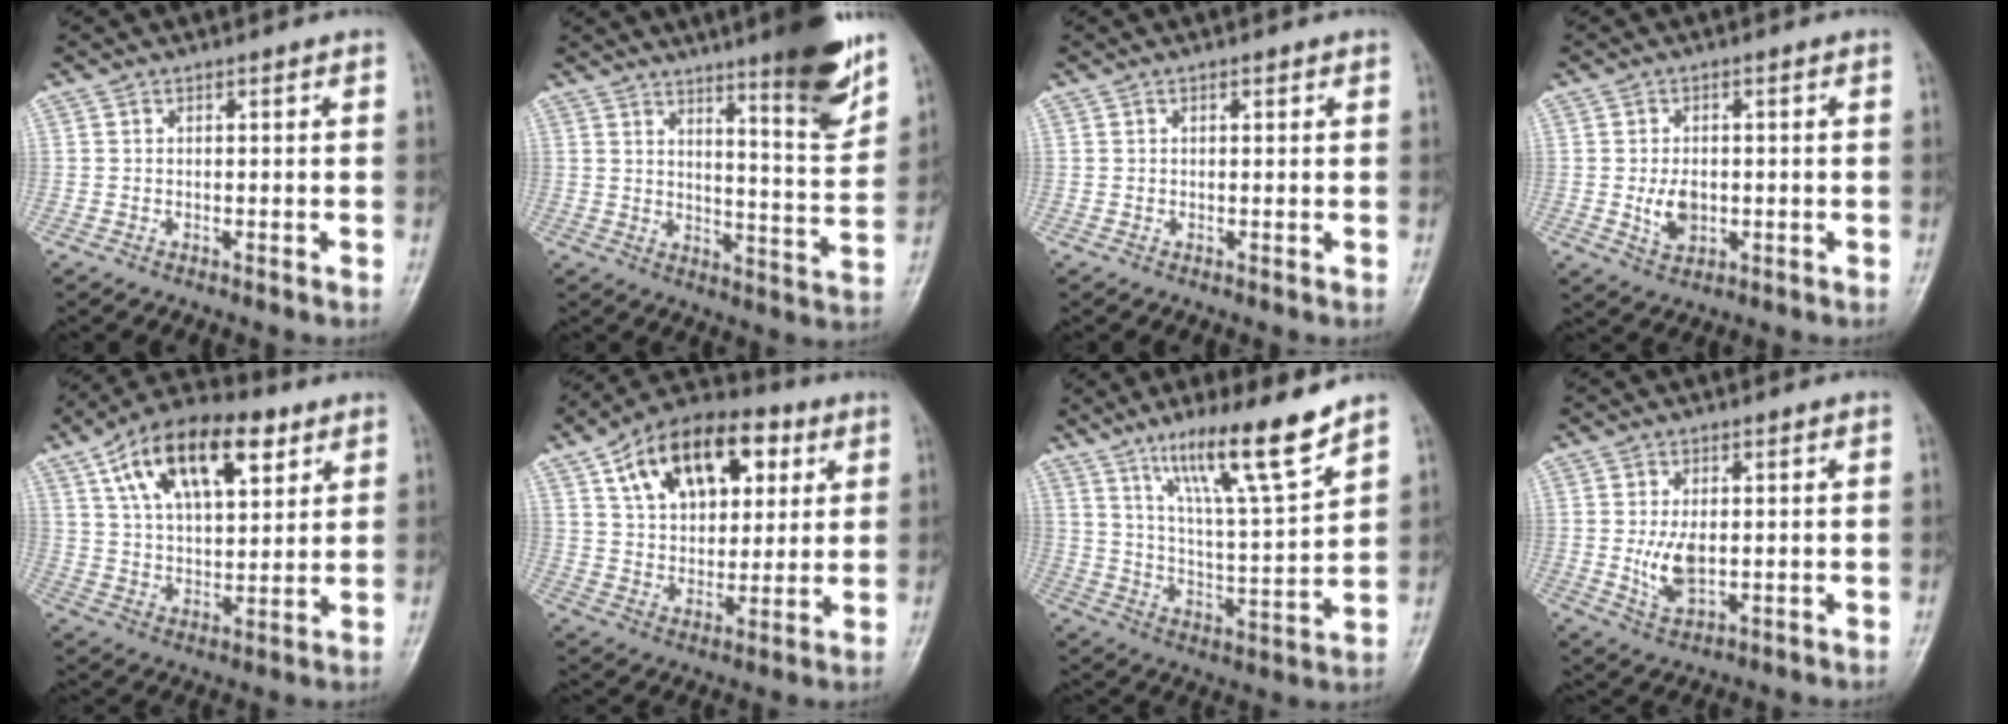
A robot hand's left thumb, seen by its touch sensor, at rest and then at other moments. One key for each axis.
{"total": 13.9, "fx": 9.1, "fy": 1.7, "fz": 10.3, "tx": -0.124, "ty": -0.063, "tz": 0.133}
{"total": 0.8, "fx": 0.4, "fy": 0.4, "fz": 0.6, "tx": -0.008, "ty": 0.000, "tz": 0.005}
{"total": 4.9, "fx": -0.5, "fy": 3.3, "fz": 3.6, "tx": -0.055, "ty": -0.004, "tz": -0.003}
{"total": 18.7, "fx": 8.8, "fy": 9.2, "fz": 13.7, "tx": -0.198, "ty": -0.014, "tz": 0.151}
{"total": 19.4, "fx": 8.0, "fy": 11.7, "fz": 13.3, "tx": -0.168, "ty": -0.007, "tz": 0.130}
{"total": 15.1, "fx": 10.5, "fy": 1.2, "fz": 10.8, "tx": -0.176, "ty": -0.064, "tz": 0.186}
{"total": 6.1, "fx": 0.0, "fy": 3.4, "fz": 5.1, "tx": -0.096, "ty": -0.011, "tz": 0.007}